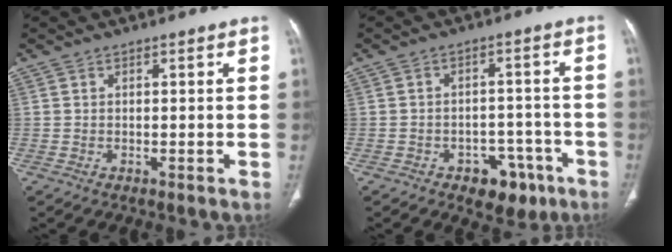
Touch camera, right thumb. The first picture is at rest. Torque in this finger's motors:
{"motor_torque": [0.15, 0.31, -0.13, -0.03, 0.05]}